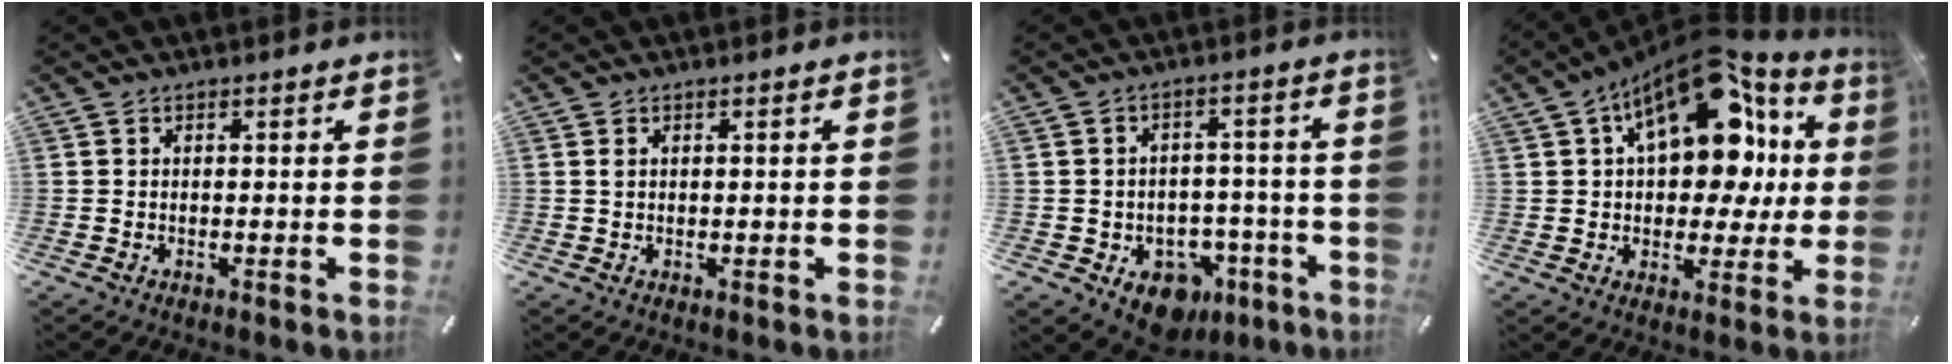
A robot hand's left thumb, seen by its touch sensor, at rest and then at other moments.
{"total": 0.7, "force": [0.2, 0.4, 0.6], "torque": [-0.012, 0.002, 0.002]}
{"total": 9.3, "force": [-4.8, 7.1, 3.7], "torque": [-0.031, 0.029, -0.071]}
{"total": 19.6, "force": [6.8, 11.7, 14.1], "torque": [-0.208, -0.040, 0.114]}